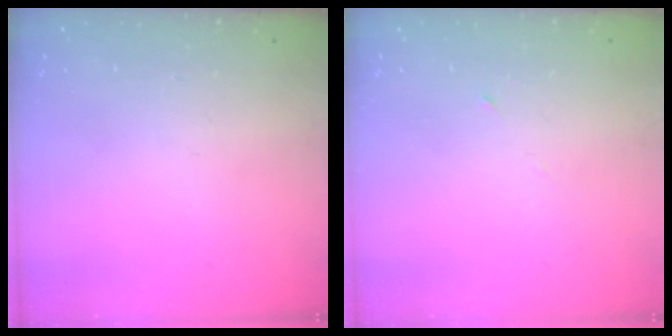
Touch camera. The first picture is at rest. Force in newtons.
{"total": 2.7, "press": 2.5, "slide": 1.0}